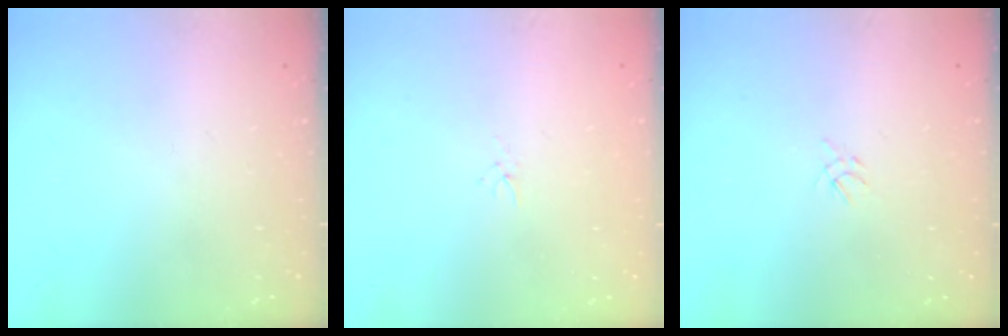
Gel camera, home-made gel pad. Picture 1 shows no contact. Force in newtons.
{"total": 1.0, "press": 1.0, "slide": 0.3}
{"total": 2.2, "press": 2.2, "slide": 0.5}